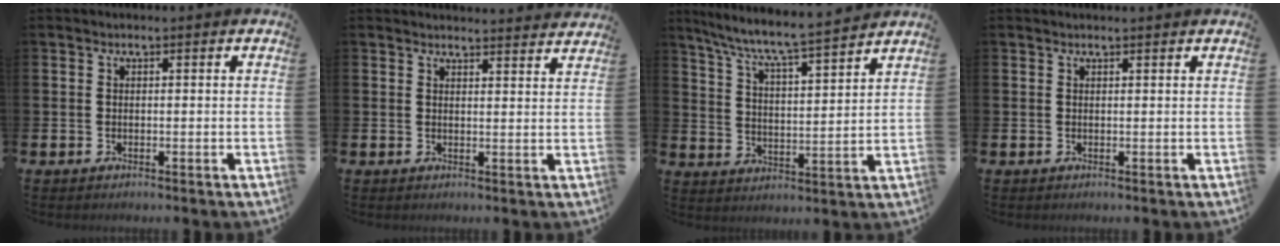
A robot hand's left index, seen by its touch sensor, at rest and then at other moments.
{"total": 2.8, "force": [2.8, -0.1, -0.2], "torque": [0.009, -0.022, 0.049]}
{"total": 7.5, "force": [7.0, -0.1, 2.5], "torque": [-0.082, -0.056, 0.118]}
{"total": 0.6, "force": [0.6, -0.1, 0.1], "torque": [0.009, -0.004, 0.010]}